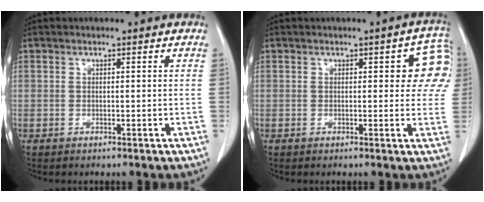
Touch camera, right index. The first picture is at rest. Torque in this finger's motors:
{"motor_torque": [0.20, -0.03, 0.07, 0.01]}